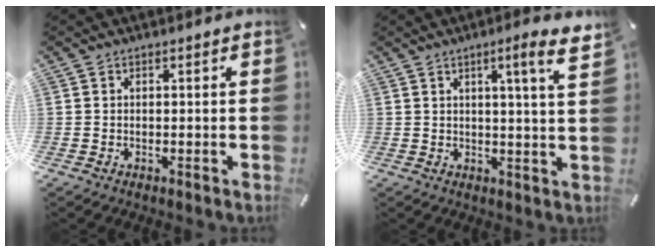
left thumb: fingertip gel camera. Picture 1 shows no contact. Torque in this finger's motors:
{"motor_torque": [0.05, -0.07, 0.05, -0.04, -0.01]}